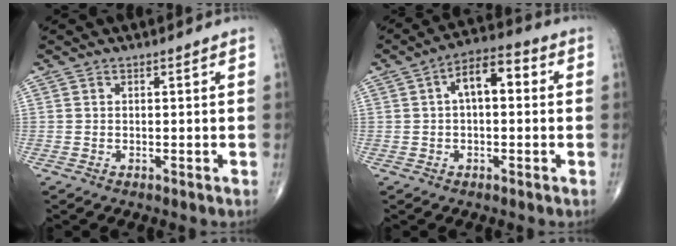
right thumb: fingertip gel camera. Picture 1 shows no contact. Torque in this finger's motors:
{"motor_torque": [0.77, 2.46, 1.24, 0.06, 0.11]}